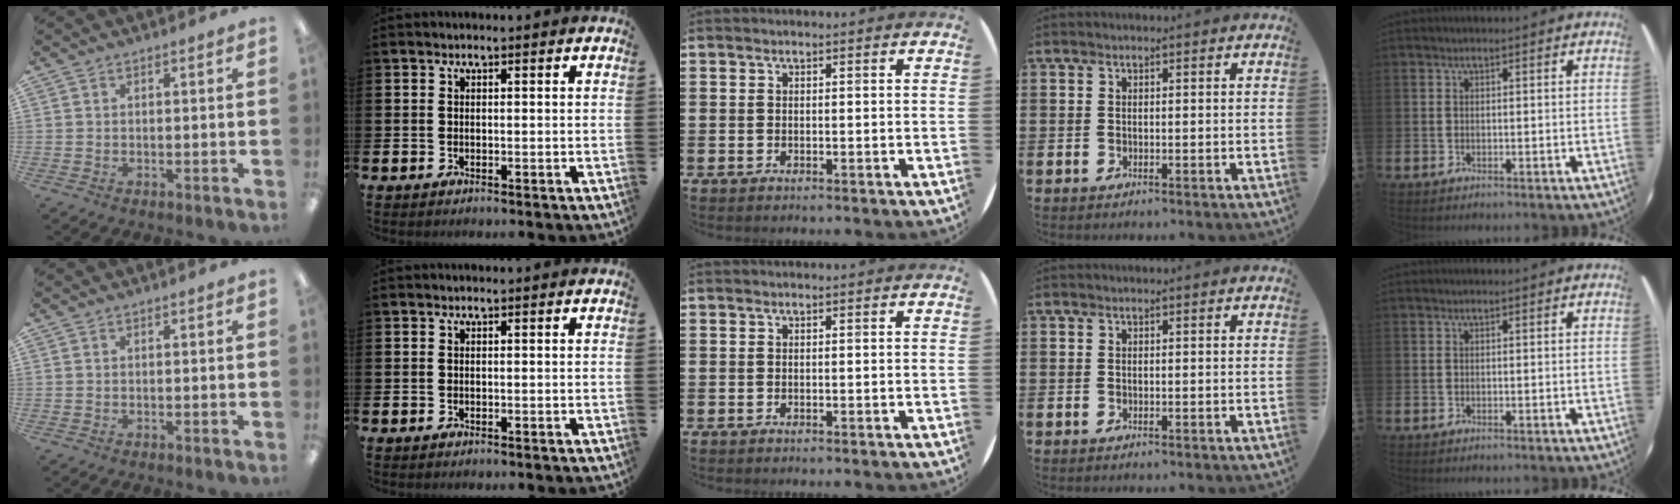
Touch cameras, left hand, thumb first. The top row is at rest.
{}